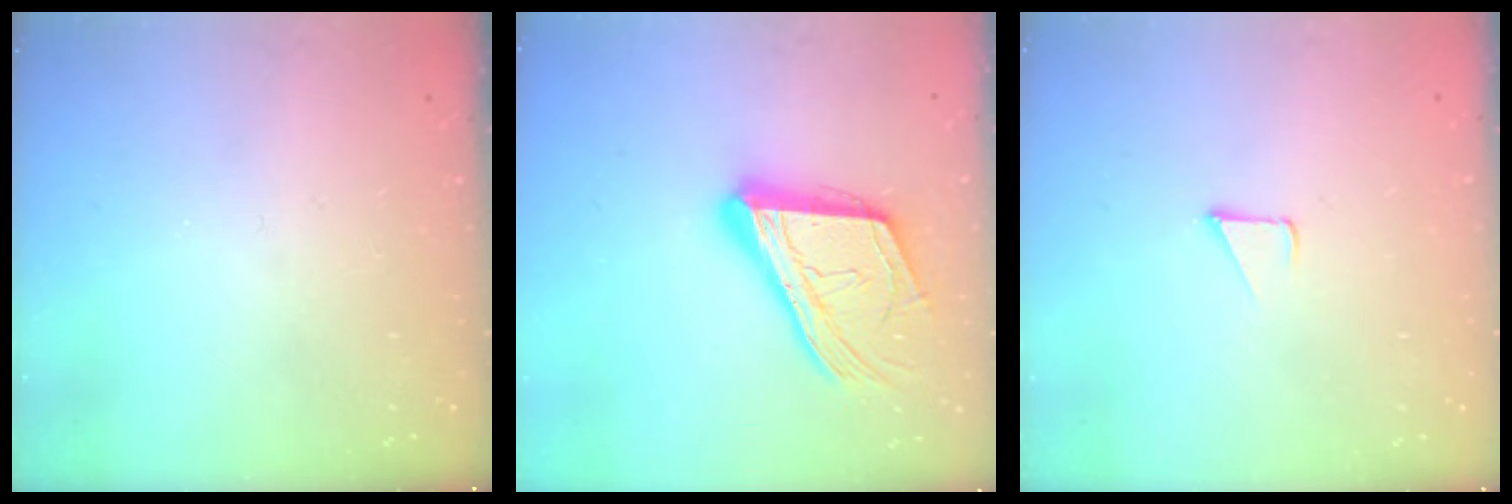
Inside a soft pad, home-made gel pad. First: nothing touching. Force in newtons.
{"total": 21.0, "press": 20.8, "slide": 2.7}
{"total": 1.7, "press": 1.7, "slide": 0.1}